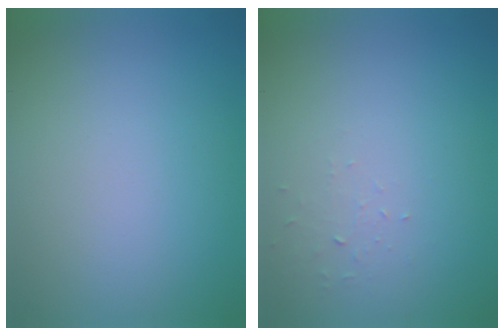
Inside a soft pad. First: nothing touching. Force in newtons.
{"total": 0.6, "press": 0.3, "slide": 0.6}